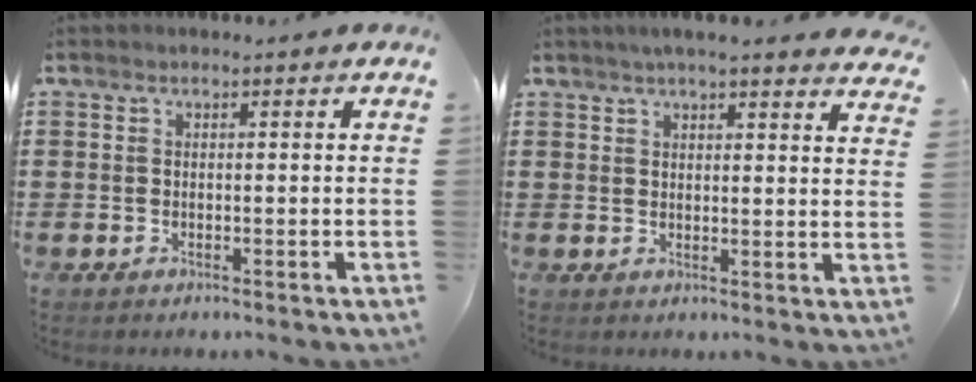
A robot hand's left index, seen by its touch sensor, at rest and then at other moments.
{"total": 3.7, "force": [3.4, -0.4, 1.4], "torque": [-0.038, -0.007, 0.061]}